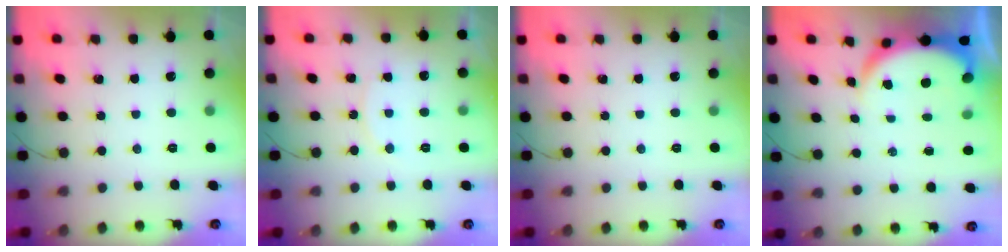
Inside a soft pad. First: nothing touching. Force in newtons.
{"total": 7.1, "press": 7.0, "slide": 0.6}
{"total": 0.0}
{"total": 5.4, "press": 5.4, "slide": 0.4}